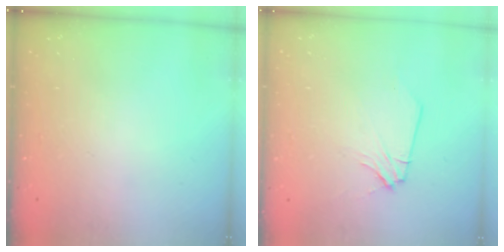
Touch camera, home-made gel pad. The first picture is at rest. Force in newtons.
{"total": 2.2, "press": 2.2, "slide": 0.3}